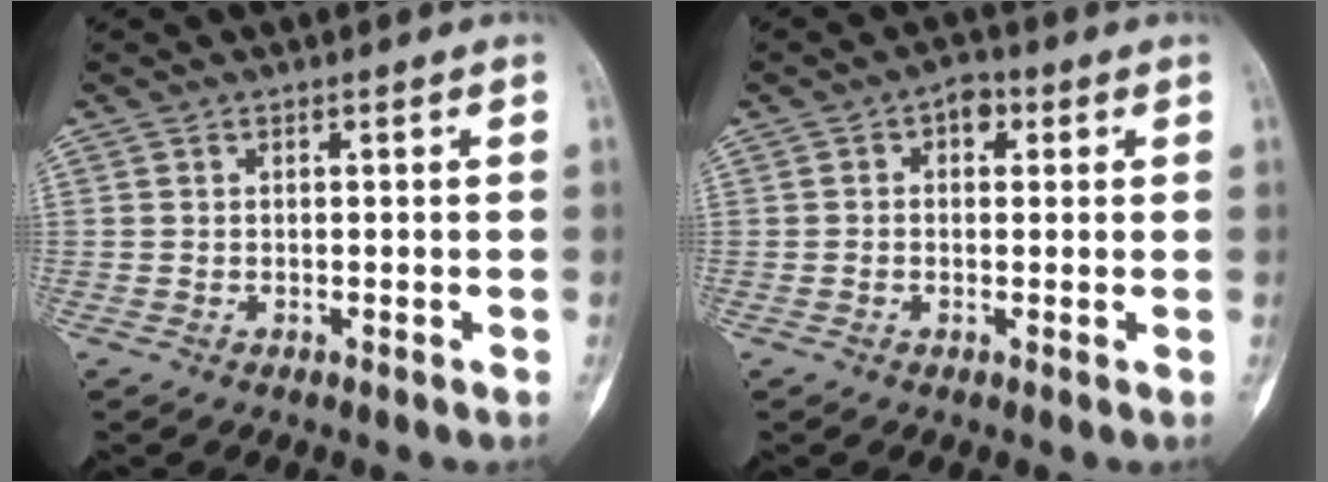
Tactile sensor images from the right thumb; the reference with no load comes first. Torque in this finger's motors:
{"motor_torque": [-0.28, 0.32, 0.05, -0.05, 0.00]}